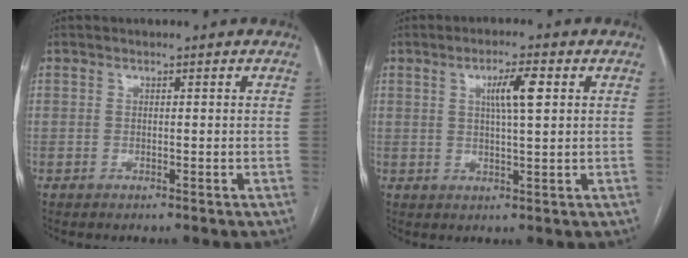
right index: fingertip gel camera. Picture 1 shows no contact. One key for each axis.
{"total": 5.1, "fx": 1.6, "fy": 0.4, "fz": 4.9, "tx": -0.086, "ty": 0.003, "tz": 0.028}